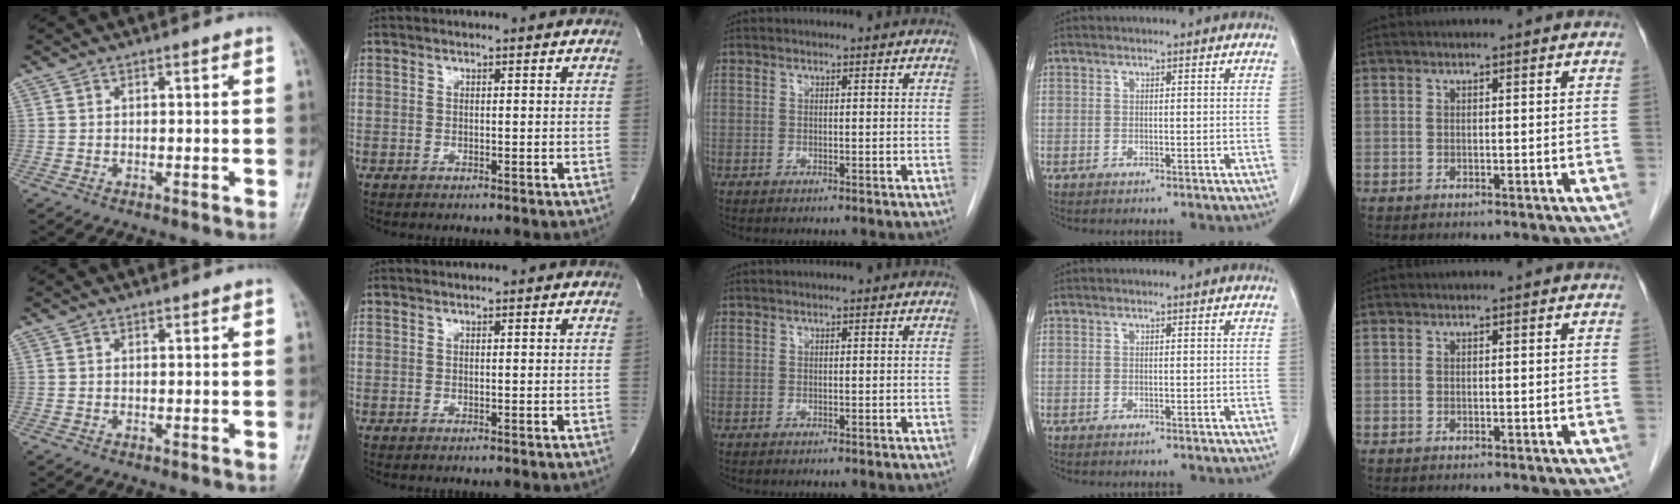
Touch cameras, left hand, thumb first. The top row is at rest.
{}